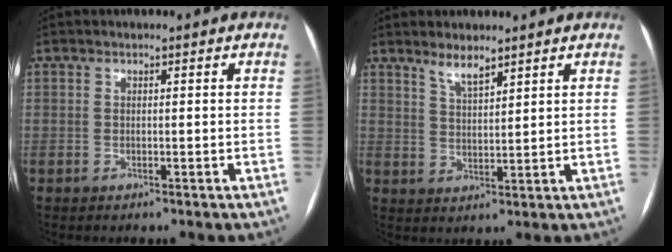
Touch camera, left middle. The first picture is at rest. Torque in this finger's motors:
{"motor_torque": [0.58, -0.52, 0.03, 0.02]}